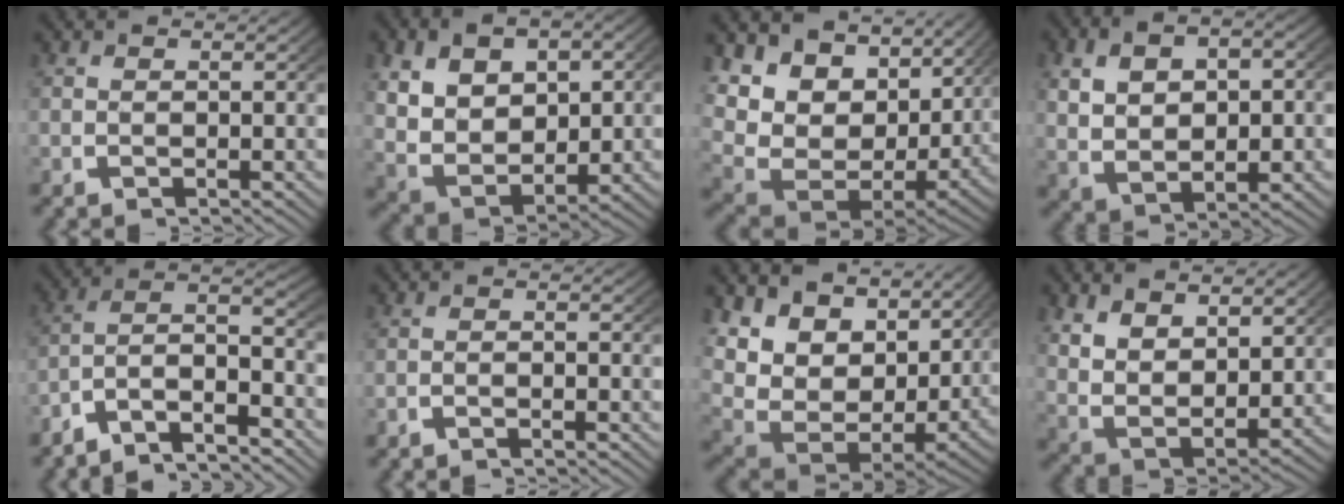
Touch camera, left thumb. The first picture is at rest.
{"total": 11.6, "force": [-0.3, 8.9, 7.5], "torque": [-0.177, -0.047, 0.011]}
{"total": 14.9, "force": [1.9, 10.5, 10.4], "torque": [-0.211, -0.028, 0.034]}
{"total": 7.9, "force": [0.1, 5.6, 5.5], "torque": [-0.109, -0.024, 0.019]}
{"total": 10.7, "force": [-3.1, 7.2, 7.2], "torque": [-0.138, -0.024, -0.060]}
{"total": 1.3, "force": [-1.2, 0.1, 0.5], "torque": [-0.008, 0.002, -0.028]}
{"total": 13.5, "force": [1.8, 9.1, 9.8], "torque": [-0.204, -0.041, 0.041]}
{"total": 7.8, "force": [0.9, 5.7, 5.3], "torque": [-0.135, -0.036, 0.028]}